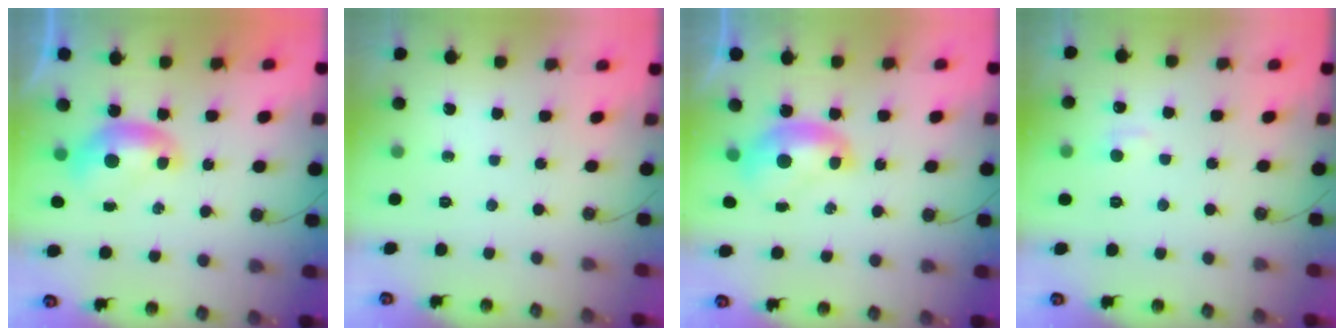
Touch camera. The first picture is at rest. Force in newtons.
{"total": 0.0}
{"total": 1.5, "press": 1.5, "slide": 0.2}
{"total": 1.4, "press": 1.3, "slide": 0.6}